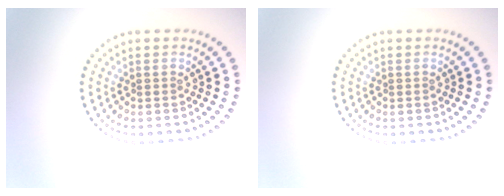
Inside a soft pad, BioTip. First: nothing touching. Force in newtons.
{"total": 0.0}